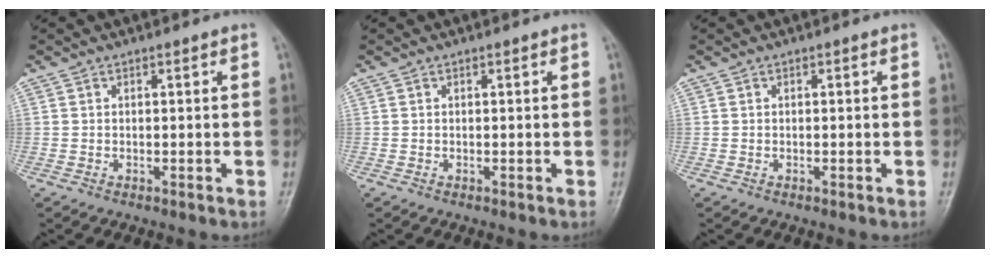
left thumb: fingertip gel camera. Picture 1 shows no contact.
{"total": 0.0}
{"total": 0.0}